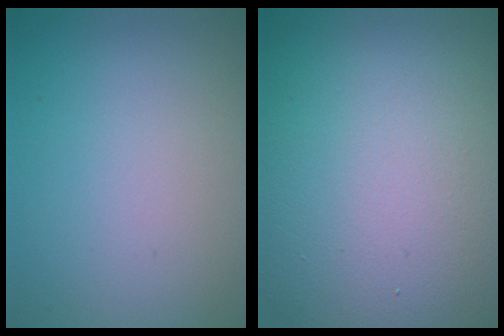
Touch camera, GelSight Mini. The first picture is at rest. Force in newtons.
{"total": 20.3, "press": 20.2, "slide": 1.3}